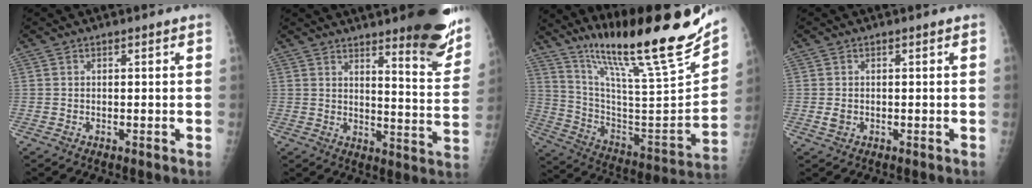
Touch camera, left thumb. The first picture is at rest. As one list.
[{"total": 17.4, "force": [11.9, 3.6, 12.1], "torque": [-0.122, -0.086, 0.152]}, {"total": 27.7, "force": [21.6, 2.5, 17.2], "torque": [-0.257, -0.120, 0.353]}, {"total": 1.5, "force": [-0.1, 1.1, 0.9], "torque": [-0.016, -0.001, 0.001]}]